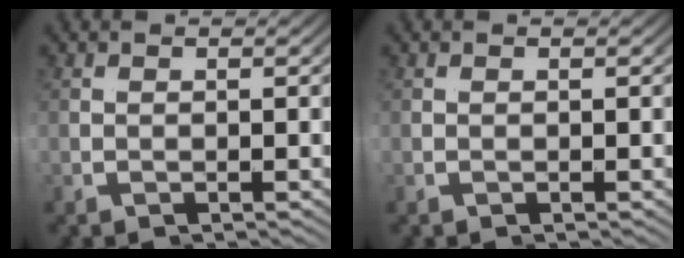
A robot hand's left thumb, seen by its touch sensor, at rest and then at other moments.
{"total": 0.0}